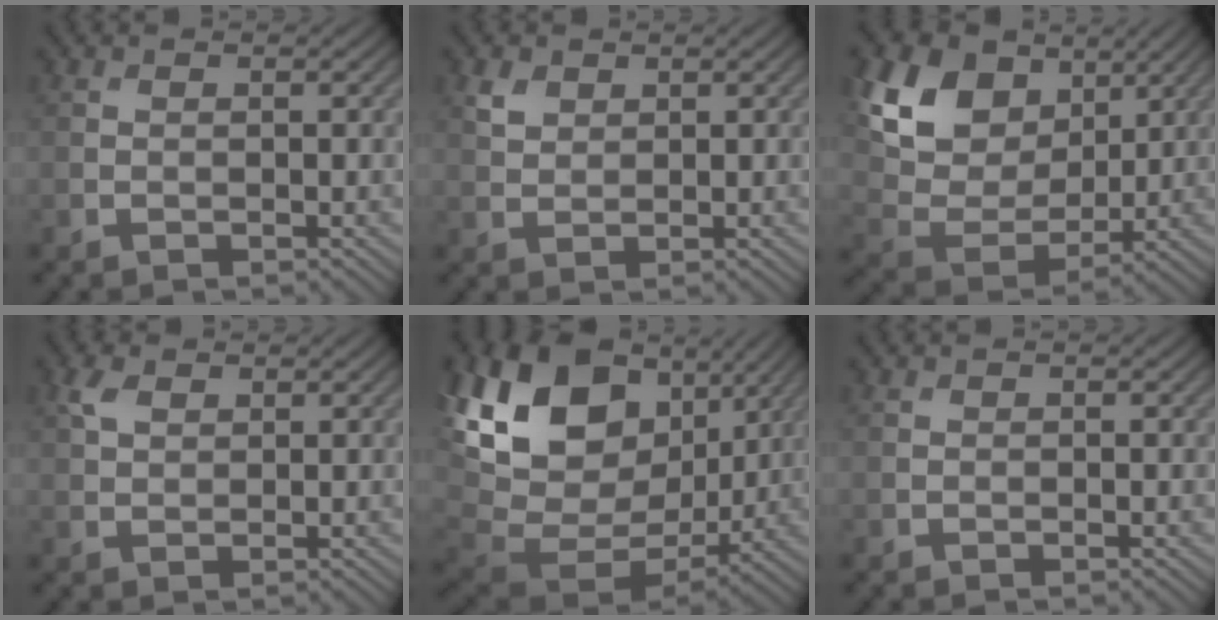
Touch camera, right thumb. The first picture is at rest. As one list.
[{"total": 2.1, "force": [1.3, 1.3, 0.9], "torque": [-0.026, 0.000, 0.028]}, {"total": 13.3, "force": [6.2, 9.0, 7.5], "torque": [-0.186, 0.020, 0.104]}, {"total": 2.6, "force": [1.4, 1.6, 1.5], "torque": [-0.040, 0.005, 0.027]}, {"total": 19.3, "force": [6.2, 13.4, 12.4], "torque": [-0.281, 0.012, 0.128]}, {"total": 0.0}]